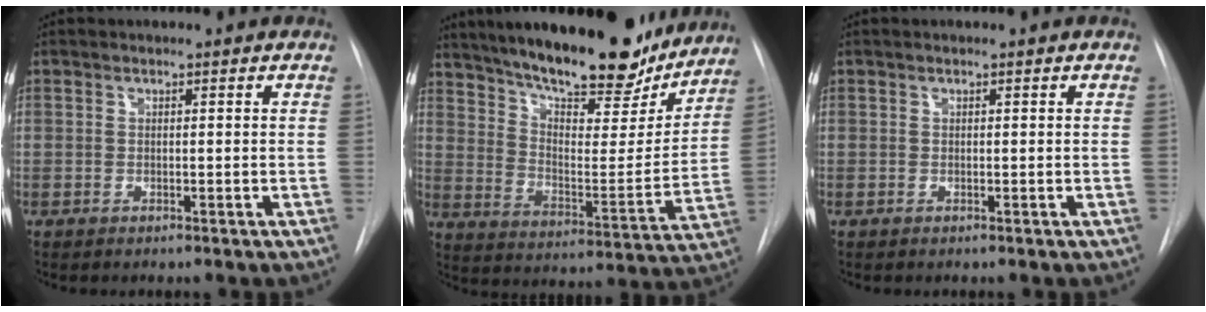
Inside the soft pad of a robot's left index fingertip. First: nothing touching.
{"total": 23.7, "force": [19.6, 6.1, 11.8], "torque": [-0.188, -0.016, 0.276]}
{"total": 0.0}